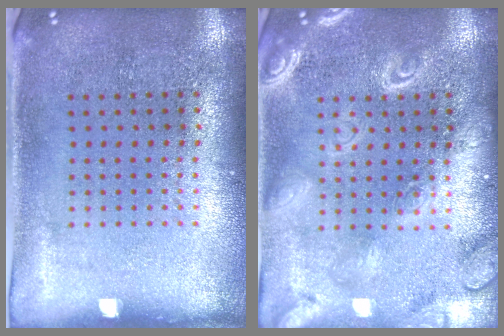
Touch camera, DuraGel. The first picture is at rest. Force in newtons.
{"total": 3.8, "press": 3.8, "slide": 0.6}